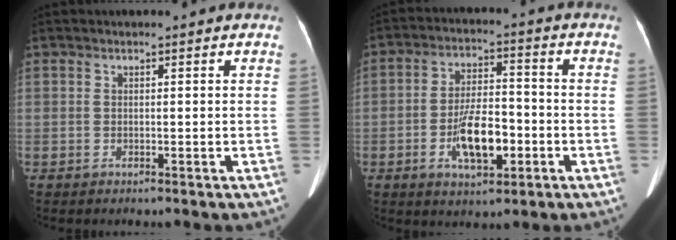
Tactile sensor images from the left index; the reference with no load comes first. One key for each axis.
{"total": 9.3, "fx": -3.1, "fy": 3.7, "fz": 8.0, "tx": -0.153, "ty": 0.007, "tz": -0.050}